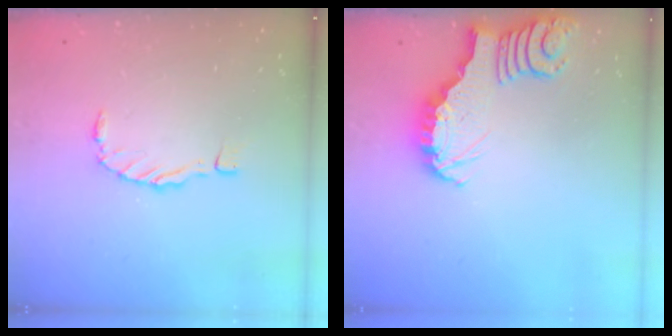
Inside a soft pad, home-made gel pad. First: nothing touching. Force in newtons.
{"total": 3.0, "press": 3.0, "slide": 0.2}